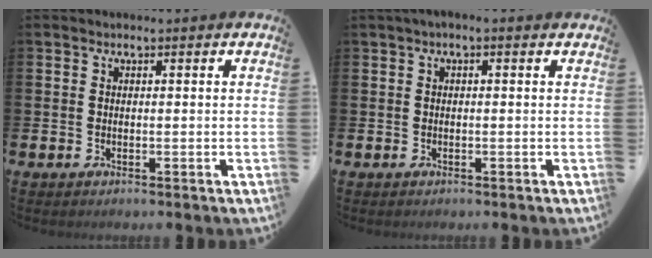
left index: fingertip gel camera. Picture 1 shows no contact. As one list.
[{"total": 0.8, "force": [-0.1, 0.1, 0.8], "torque": [-0.009, -0.001, -0.004]}]